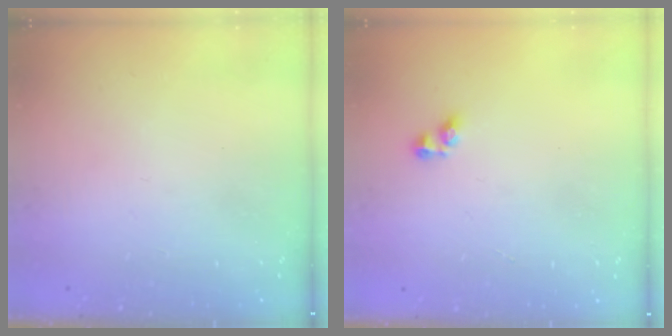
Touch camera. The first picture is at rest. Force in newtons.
{"total": 2.5, "press": 2.5, "slide": 0.1}